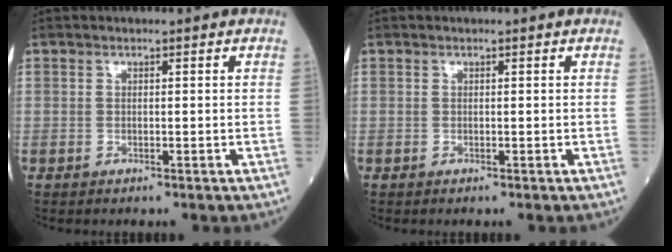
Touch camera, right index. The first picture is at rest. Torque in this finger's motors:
{"motor_torque": [0.02, 0.00, 0.00, 0.00]}